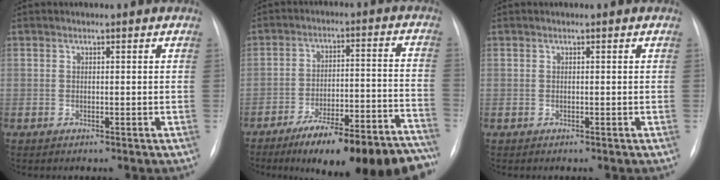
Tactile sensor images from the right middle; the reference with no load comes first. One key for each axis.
{"total": 21.7, "fx": -18.3, "fy": 3.3, "fz": 11.2, "tx": -0.094, "ty": 0.028, "tz": -0.263}
{"total": 0.0}